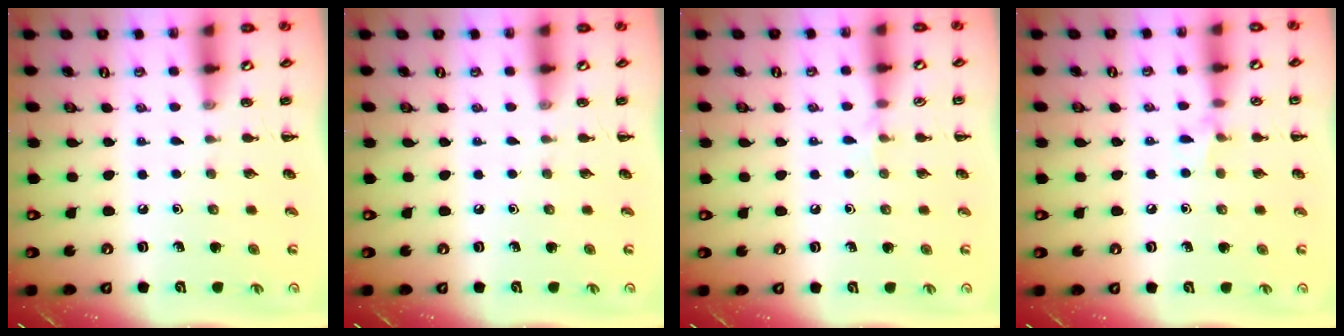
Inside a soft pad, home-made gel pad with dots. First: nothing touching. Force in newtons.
{"total": 0.0}
{"total": 4.1, "press": 3.9, "slide": 1.5}
{"total": 5.6, "press": 5.2, "slide": 1.8}